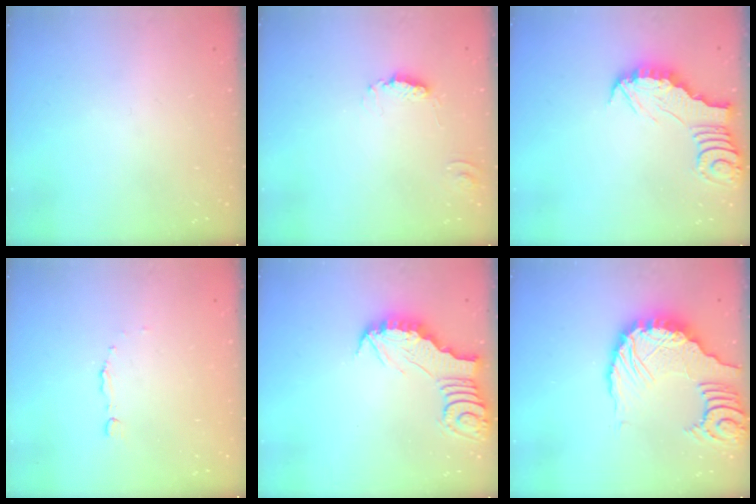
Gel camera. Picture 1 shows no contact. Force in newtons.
{"total": 4.2, "press": 4.2, "slide": 0.5}
{"total": 2.8, "press": 2.7, "slide": 0.3}
{"total": 1.7, "press": 1.7, "slide": 0.2}
{"total": 3.0, "press": 2.9, "slide": 0.3}
{"total": 11.1, "press": 11.1, "slide": 1.3}